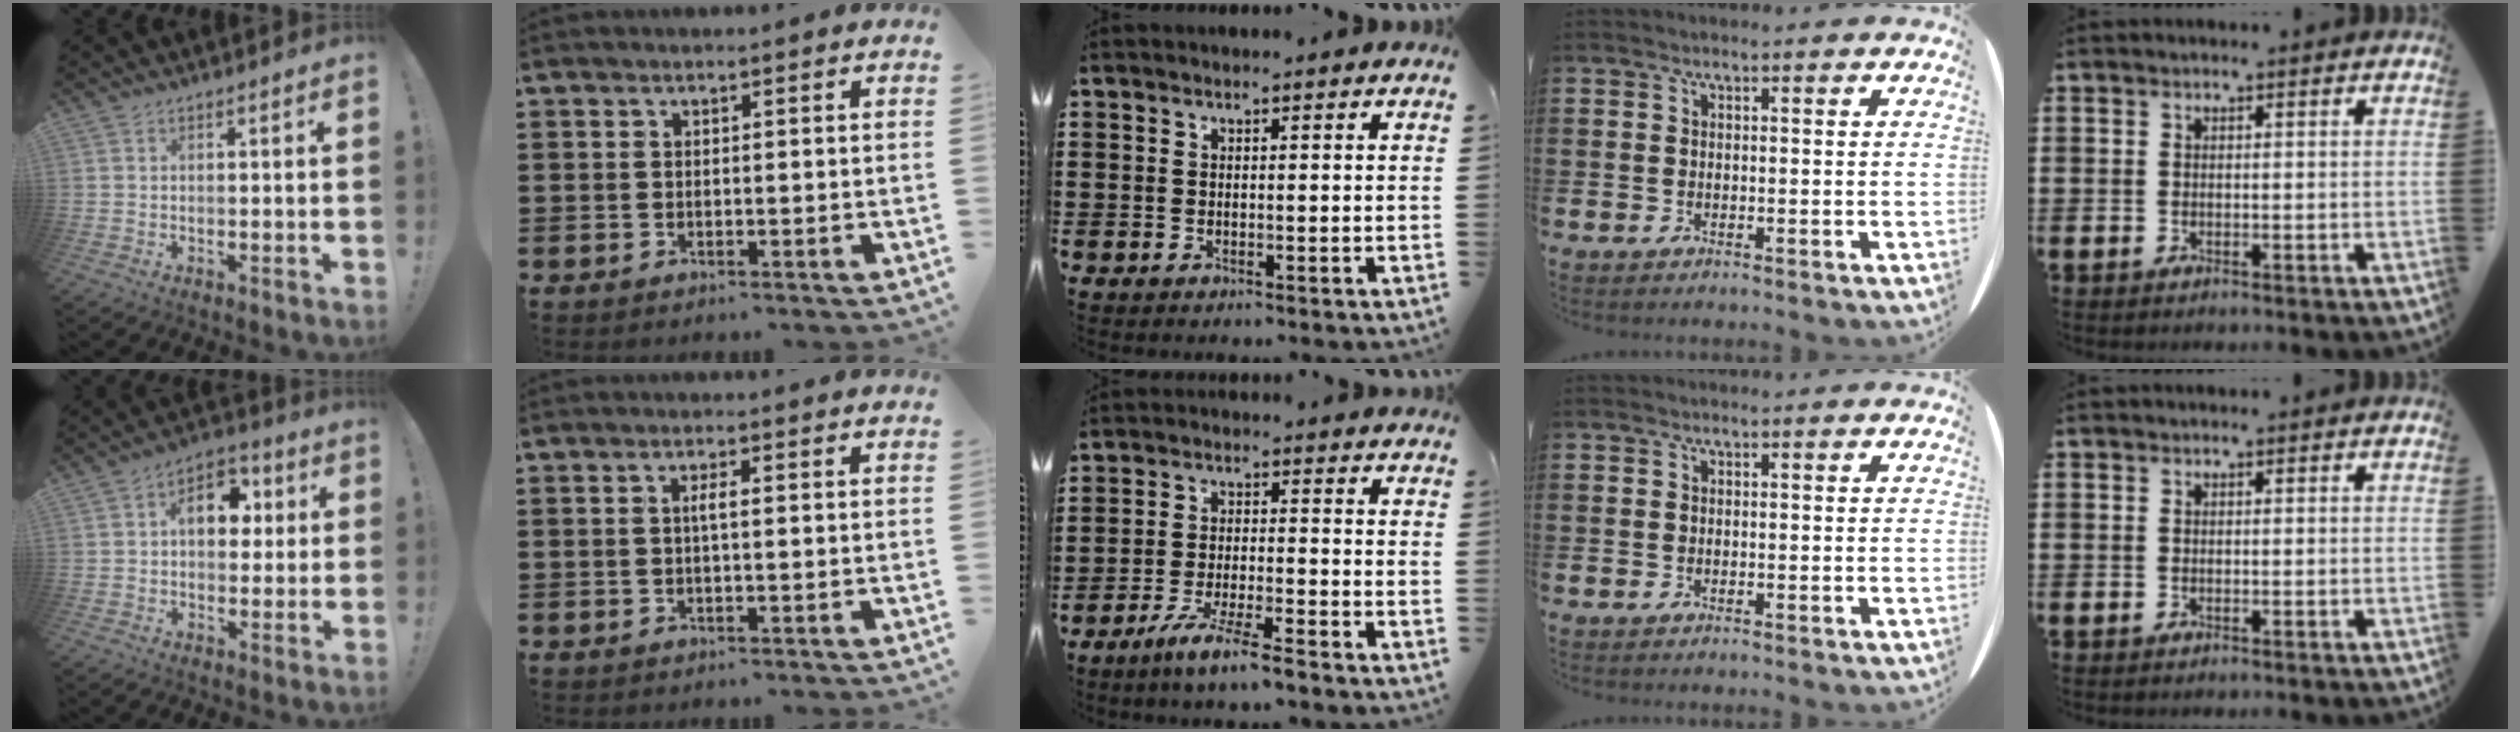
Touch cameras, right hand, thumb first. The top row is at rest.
{"thumb": {"total": 10.6, "force": [2.4, 7.4, 7.3], "torque": [-0.094, 0.005, 0.042]}, "index": {"total": 1.8, "force": [0.0, 0.2, 1.8], "torque": [-0.034, -0.002, -0.002]}, "middle": {"total": 5.7, "force": [-4.7, -0.2, 3.2], "torque": [-0.070, -0.014, -0.091]}}